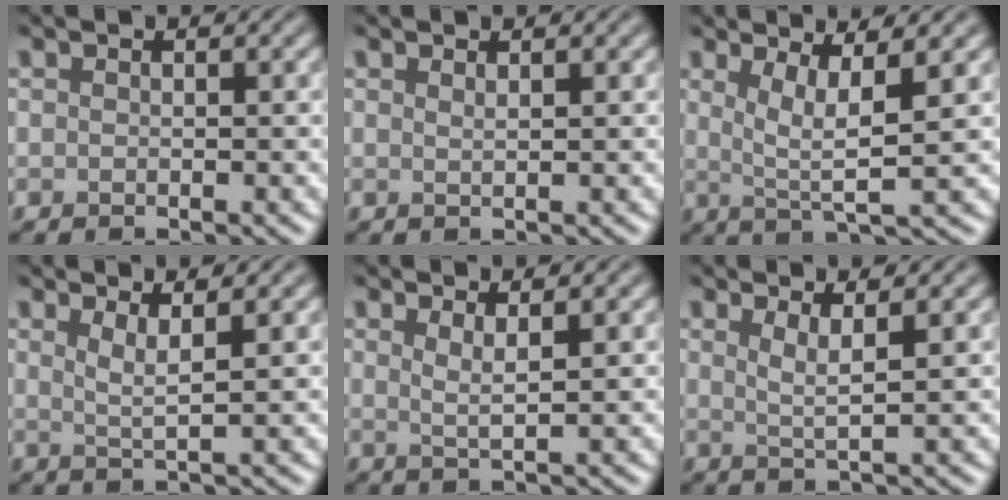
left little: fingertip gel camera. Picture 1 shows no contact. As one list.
[{"total": 0.8, "force": [0.5, 0.2, 0.5], "torque": [-0.001, 0.000, 0.008]}, {"total": 4.4, "force": [1.3, 0.8, 4.1], "torque": [-0.071, -0.005, 0.026]}, {"total": 2.3, "force": [1.3, 0.5, 1.9], "torque": [-0.028, -0.004, 0.020]}, {"total": 2.0, "force": [1.1, 0.5, 1.6], "torque": [-0.024, -0.005, 0.015]}, {"total": 2.4, "force": [1.2, 0.5, 2.0], "torque": [-0.031, -0.005, 0.019]}]